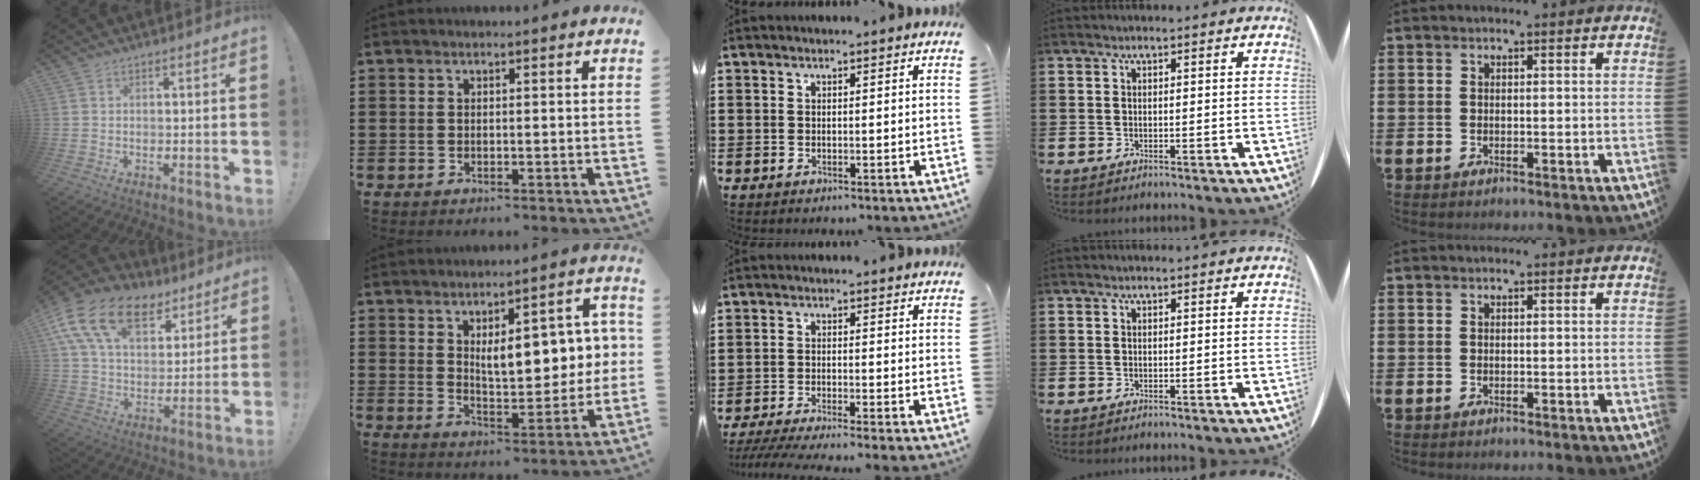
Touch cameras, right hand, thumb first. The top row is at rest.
{"thumb": {"total": 19.7, "force": [10.2, 12.2, 11.8], "torque": [-0.193, -0.046, 0.187]}, "index": {"total": 8.8, "force": [2.0, 4.2, 7.5], "torque": [-0.107, -0.004, 0.026]}, "middle": {"total": 2.9, "force": [-2.6, -0.3, 1.2], "torque": [-0.027, -0.005, -0.054]}}